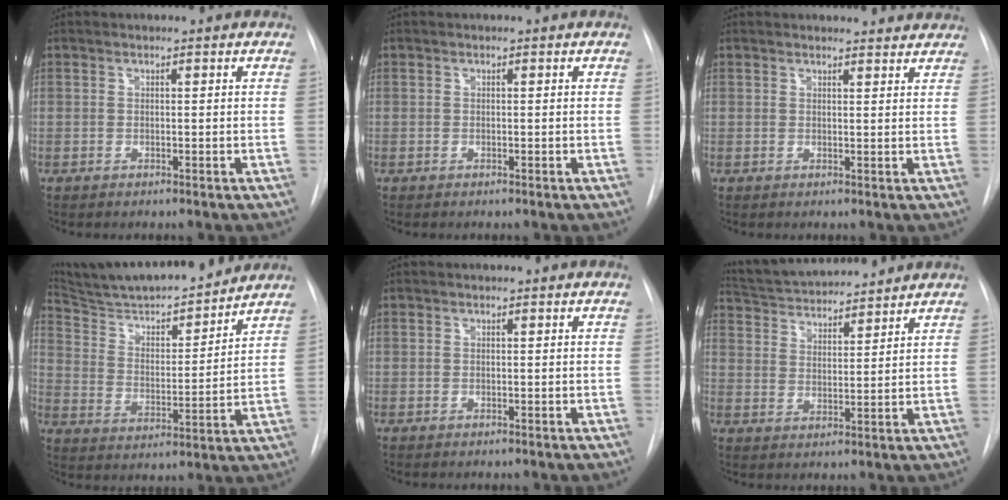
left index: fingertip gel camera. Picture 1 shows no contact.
{"total": 0.0}
{"total": 5.8, "force": [5.6, 1.1, 0.6], "torque": [0.001, 0.005, 0.048]}
{"total": 18.9, "force": [17.4, 2.1, 7.1], "torque": [-0.120, 0.000, 0.279]}
{"total": 0.0}
{"total": 13.9, "force": [13.0, 1.9, 4.4], "torque": [-0.080, 0.024, 0.215]}